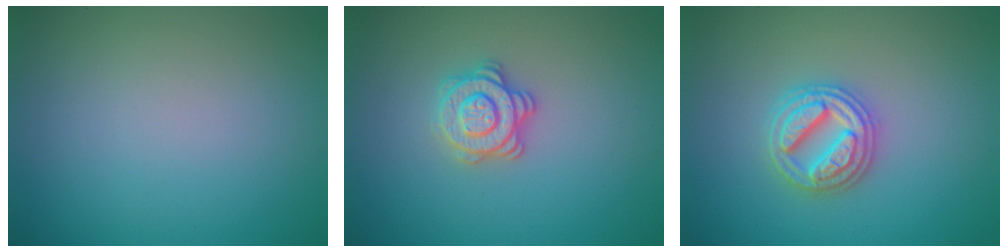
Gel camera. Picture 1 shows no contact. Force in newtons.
{"total": 2.9, "press": 2.7, "slide": 1.1}
{"total": 4.4, "press": 4.3, "slide": 0.5}